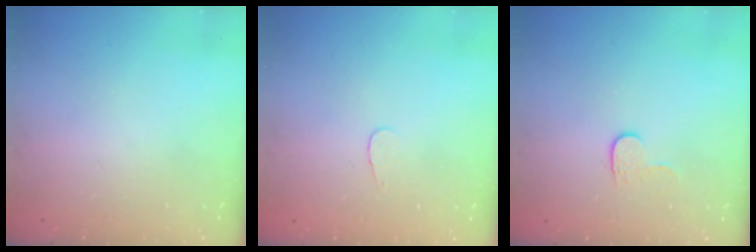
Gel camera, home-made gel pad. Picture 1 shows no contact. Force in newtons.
{"total": 2.8, "press": 2.8, "slide": 0.3}
{"total": 3.9, "press": 3.8, "slide": 0.5}